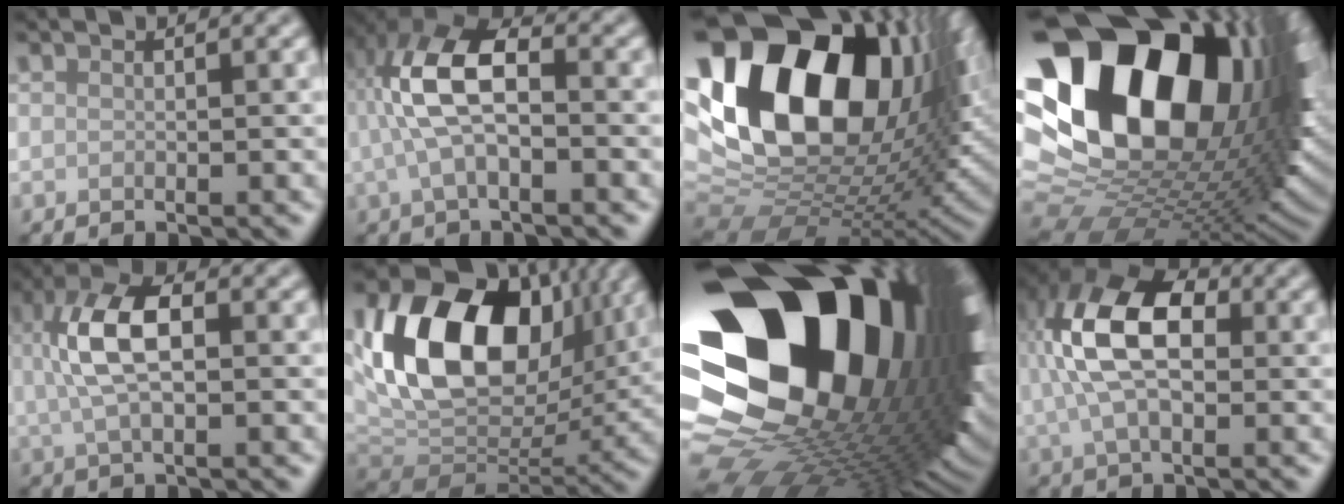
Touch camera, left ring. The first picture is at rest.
{"total": 6.9, "force": [-0.1, 3.2, 6.1], "torque": [-0.130, 0.019, -0.009]}
{"total": 20.8, "force": [5.1, 12.9, 15.5], "torque": [-0.311, 0.011, 0.092]}
{"total": 22.4, "force": [6.5, 14.5, 15.8], "torque": [-0.317, -0.014, 0.137]}
{"total": 6.3, "force": [1.0, 2.9, 5.4], "torque": [-0.112, 0.011, 0.015]}
{"total": 16.5, "force": [4.1, 11.2, 11.3], "torque": [-0.216, 0.013, 0.072]}
{"total": 22.4, "force": [4.3, 15.0, 16.0], "torque": [-0.279, -0.046, 0.093]}
{"total": 9.2, "force": [1.4, 5.3, 7.4], "torque": [-0.154, 0.013, 0.013]}